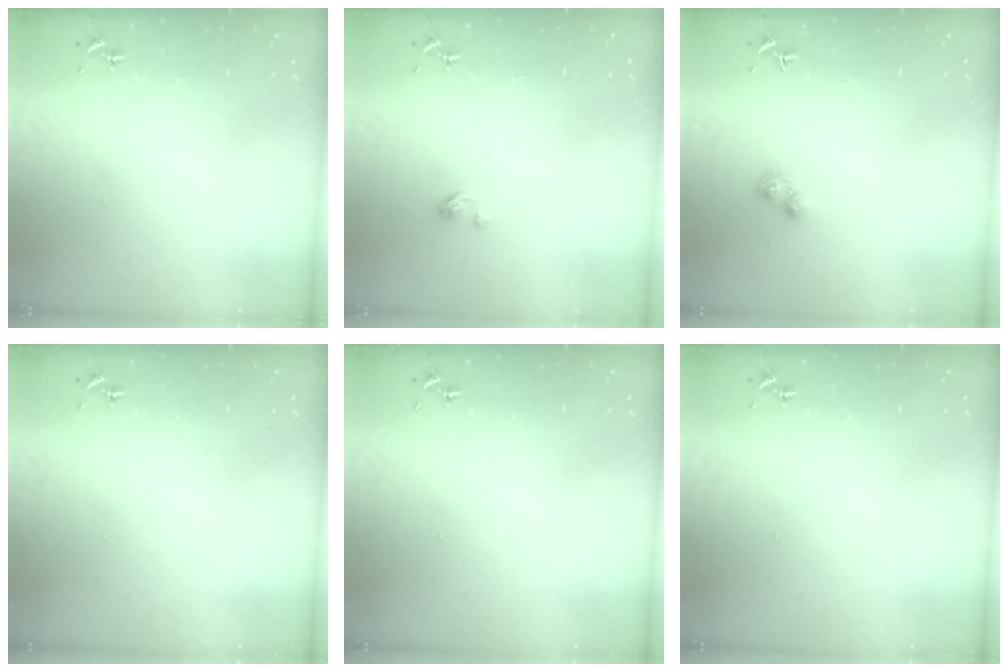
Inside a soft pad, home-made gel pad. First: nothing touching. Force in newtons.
{"total": 2.6, "press": 2.6, "slide": 0.4}
{"total": 3.1, "press": 3.1, "slide": 0.4}
{"total": 0.0}
{"total": 0.0}
{"total": 0.0}